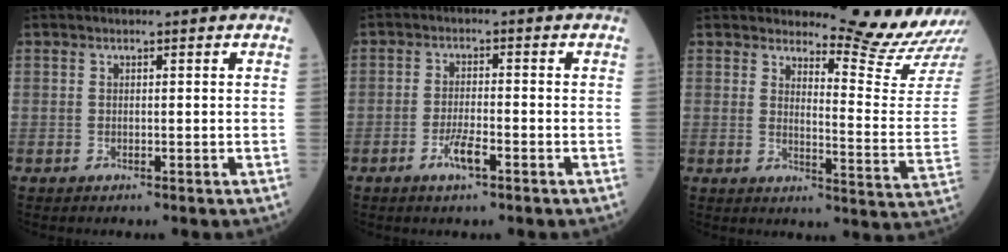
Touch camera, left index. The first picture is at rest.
{"total": 3.7, "force": [-2.0, 0.6, 3.0], "torque": [-0.063, -0.001, -0.035]}
{"total": 12.4, "force": [12.2, -1.2, 2.0], "torque": [-0.023, -0.112, 0.143]}